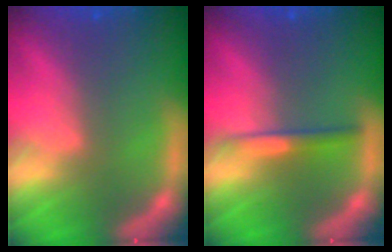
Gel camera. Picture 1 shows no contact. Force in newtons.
{"total": 2.0}